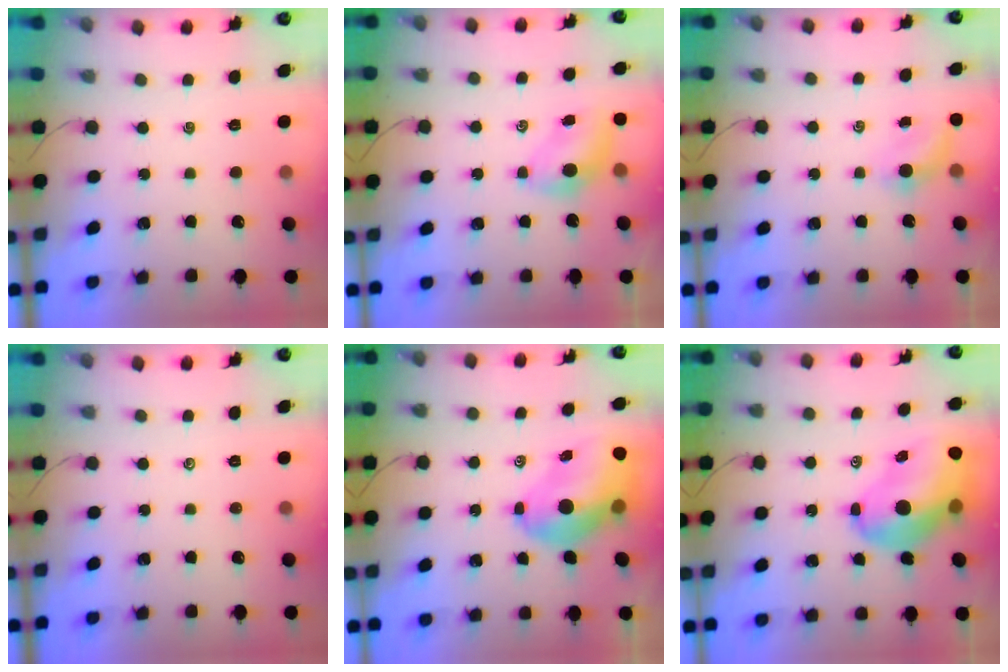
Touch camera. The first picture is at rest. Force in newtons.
{"total": 4.8, "press": 4.8, "slide": 0.6}
{"total": 3.1, "press": 2.9, "slide": 1.1}
{"total": 0.0}
{"total": 9.9, "press": 9.5, "slide": 2.8}
{"total": 12.9, "press": 12.4, "slide": 3.5}